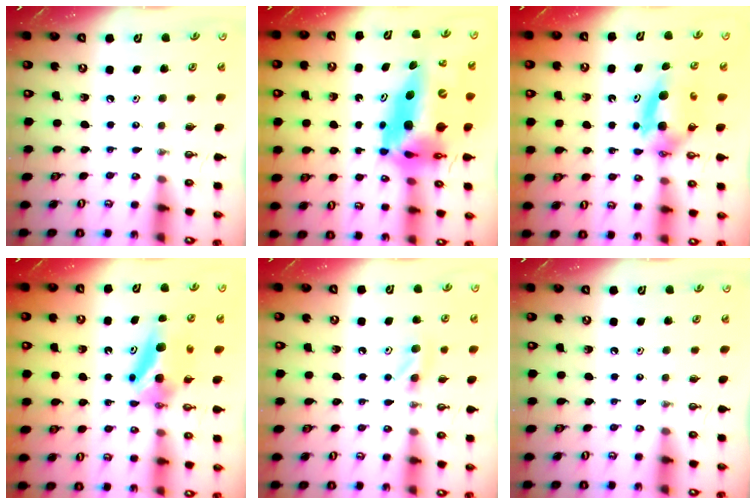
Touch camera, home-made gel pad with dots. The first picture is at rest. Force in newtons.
{"total": 19.6, "press": 19.5, "slide": 2.0}
{"total": 8.0, "press": 5.1, "slide": 6.1}
{"total": 6.1, "press": 6.0, "slide": 0.9}
{"total": 6.8, "press": 6.6, "slide": 1.6}
{"total": 0.0}